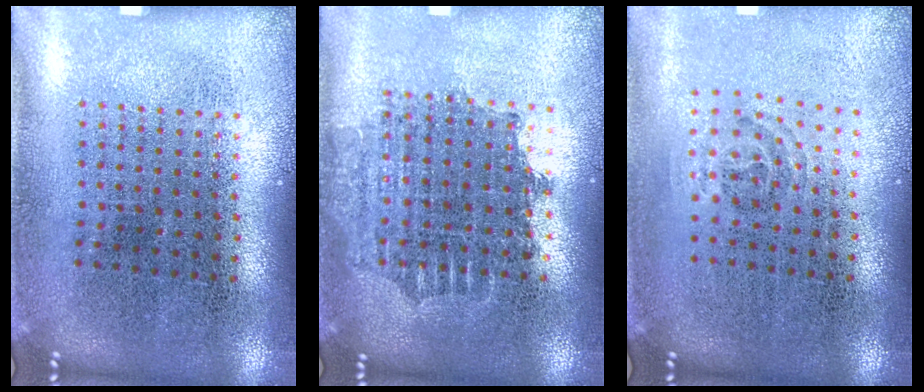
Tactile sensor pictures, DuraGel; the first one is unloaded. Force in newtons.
{"total": 1.6, "press": 1.3, "slide": 0.9}
{"total": 0.8, "press": 0.5, "slide": 0.7}